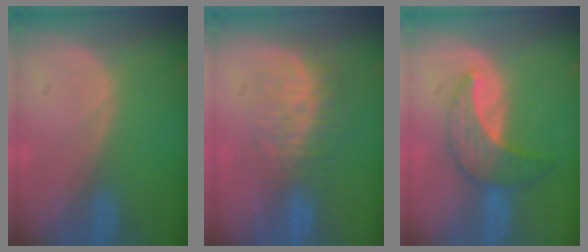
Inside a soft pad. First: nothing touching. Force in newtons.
{"total": 8.1, "press": 7.2, "slide": 3.7}
{"total": 7.3, "press": 6.8, "slide": 2.7}